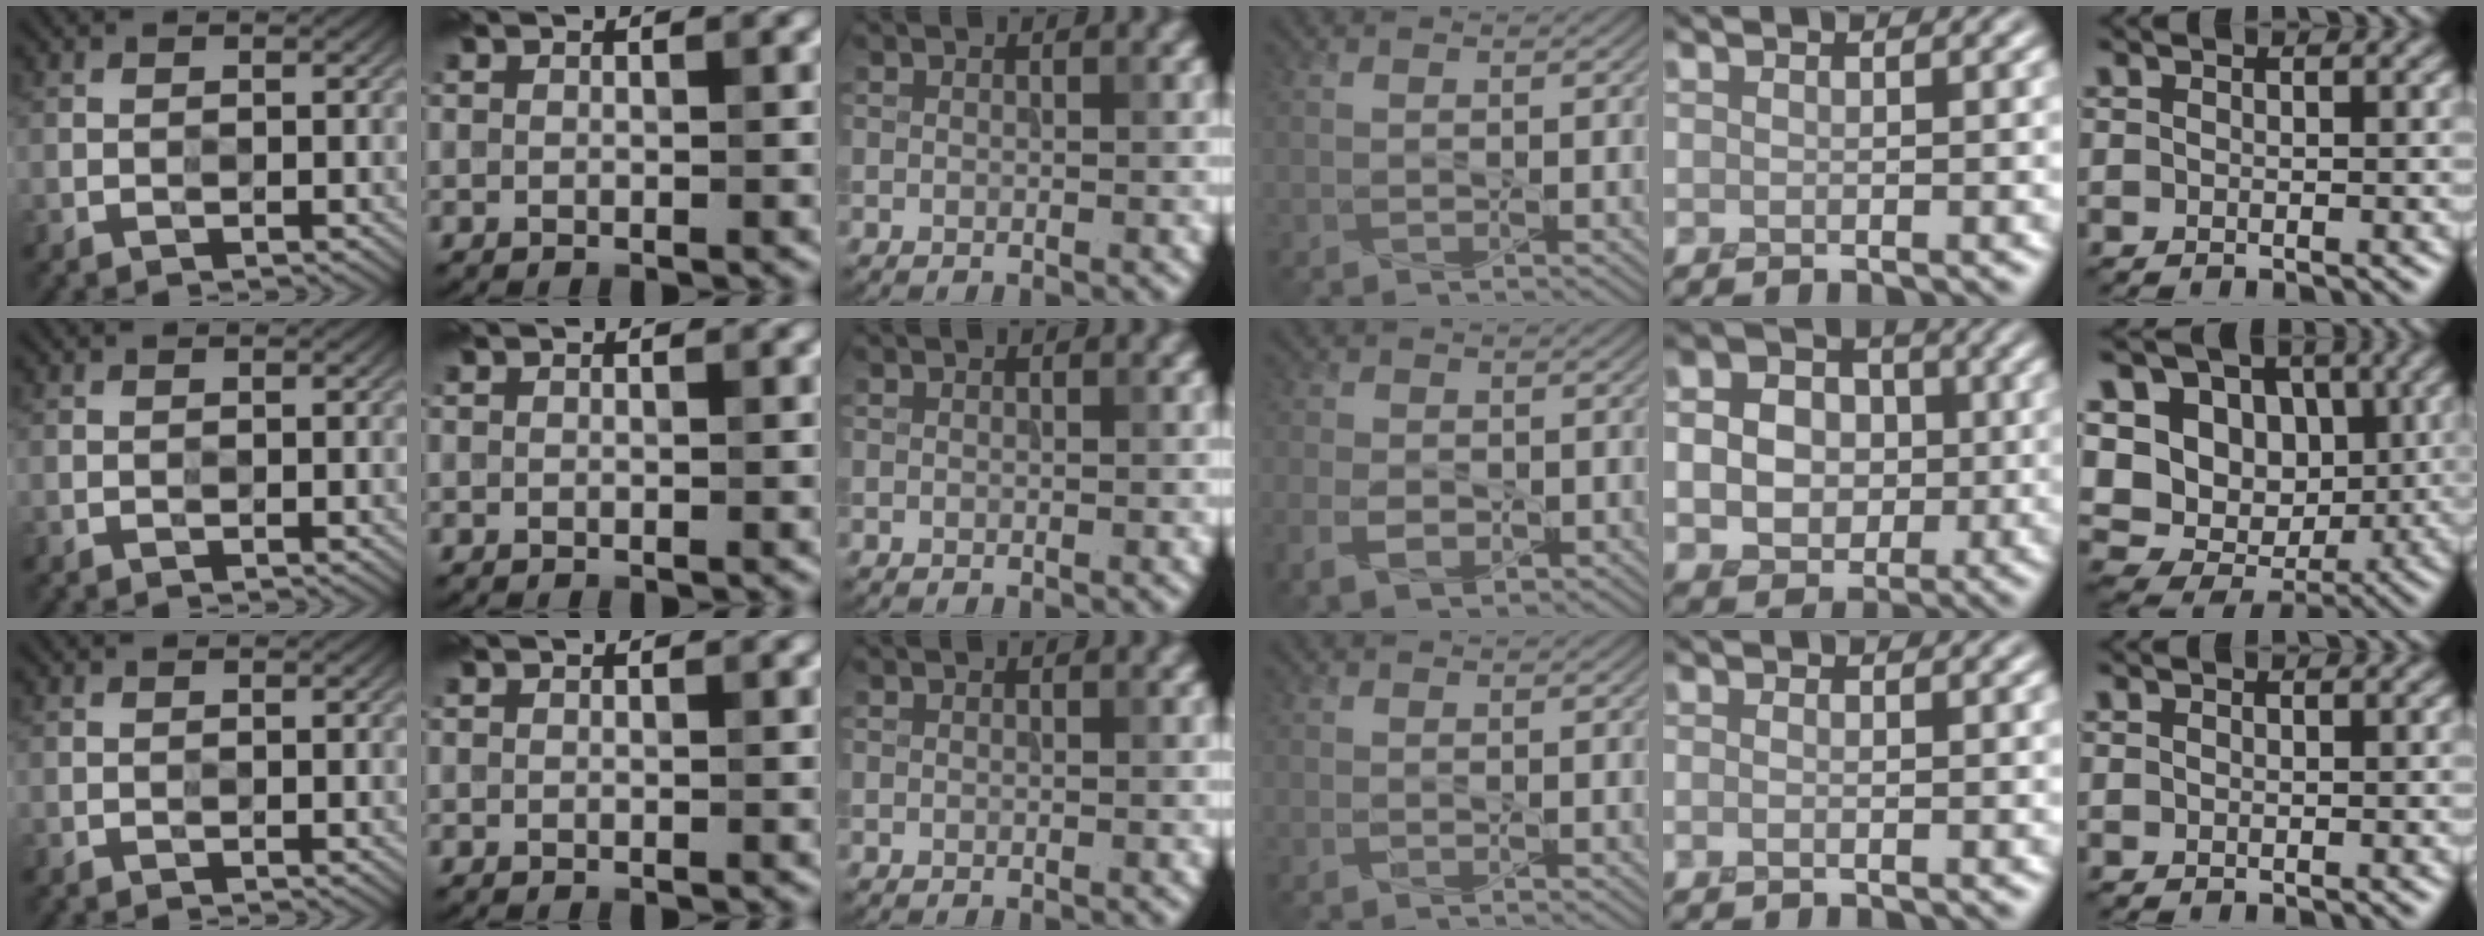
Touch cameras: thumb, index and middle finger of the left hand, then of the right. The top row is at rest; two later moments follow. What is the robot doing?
{"motion": "press", "object": "memory foam"}